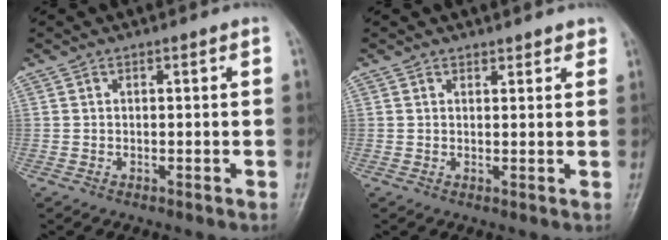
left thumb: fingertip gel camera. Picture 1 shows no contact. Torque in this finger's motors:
{"motor_torque": [-0.26, -0.13, -0.29, -0.12, 0.07]}